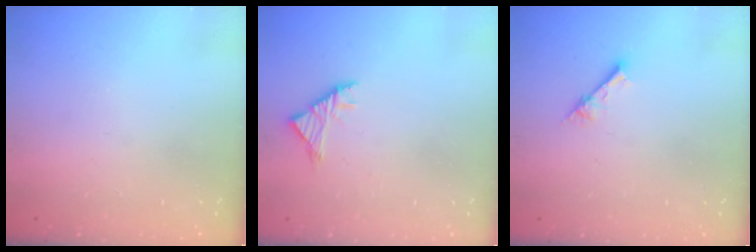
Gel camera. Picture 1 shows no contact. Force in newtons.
{"total": 3.0, "press": 2.9, "slide": 0.9}
{"total": 1.5, "press": 1.5, "slide": 0.1}